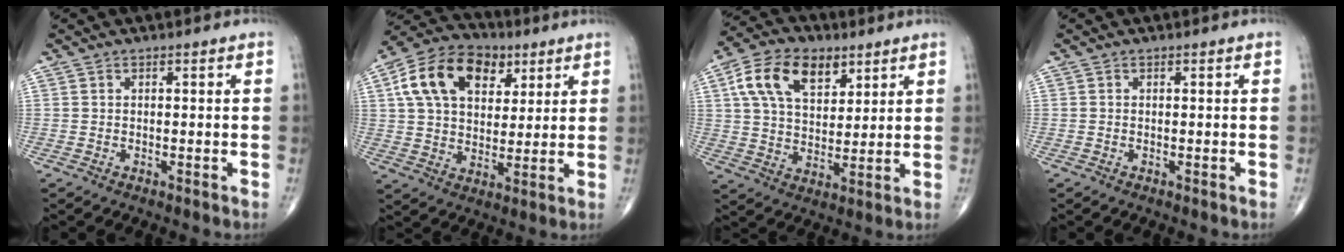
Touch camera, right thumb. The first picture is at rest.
{"total": 17.1, "force": [6.6, 11.4, 11.0], "torque": [-0.173, 0.000, 0.110]}
{"total": 14.1, "force": [6.2, 8.5, 9.4], "torque": [-0.150, -0.007, 0.114]}
{"total": 0.0}